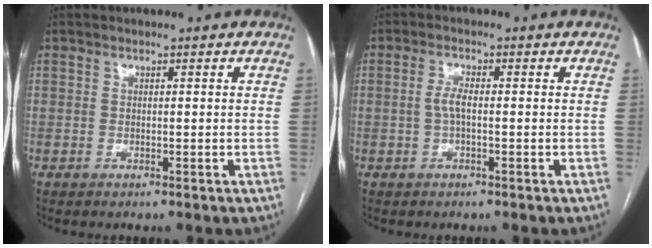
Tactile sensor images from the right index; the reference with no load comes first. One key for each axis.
{"total": 2.4, "fx": -0.3, "fy": 0.6, "fz": 2.3, "tx": -0.049, "ty": 0.003, "tz": -0.004}